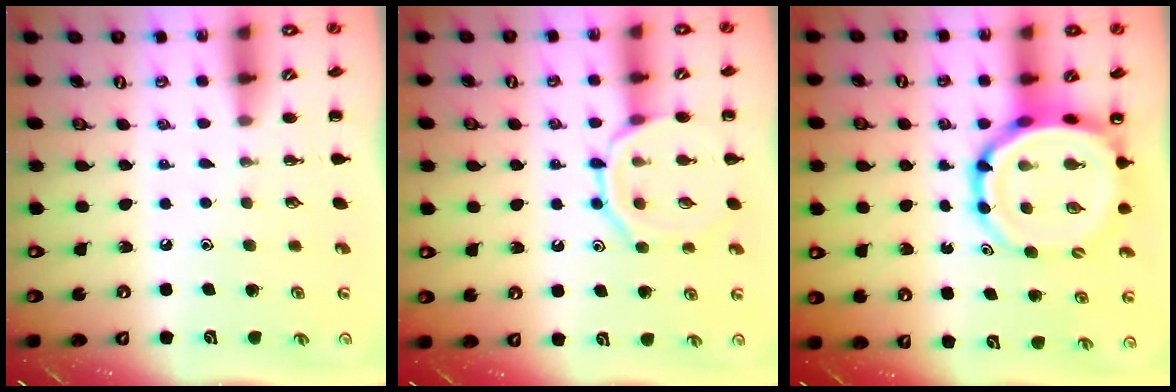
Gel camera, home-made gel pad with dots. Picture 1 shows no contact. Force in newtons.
{"total": 11.7, "press": 11.7, "slide": 0.8}
{"total": 11.5, "press": 11.1, "slide": 3.0}